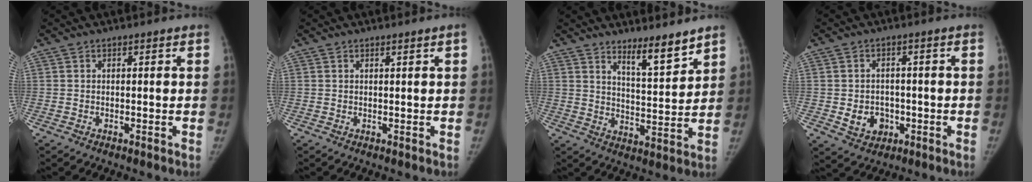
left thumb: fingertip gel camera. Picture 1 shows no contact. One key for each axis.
{"total": 0.8, "fx": 0.4, "fy": -0.2, "fz": 0.6, "tx": -0.016, "ty": -0.004, "tz": 0.011}
{"total": 7.9, "fx": 6.3, "fy": 1.3, "fz": 4.6, "tx": -0.063, "ty": -0.061, "tz": 0.108}
{"total": 6.0, "fx": -1.4, "fy": 5.1, "fz": 2.9, "tx": -0.023, "ty": 0.009, "tz": -0.013}